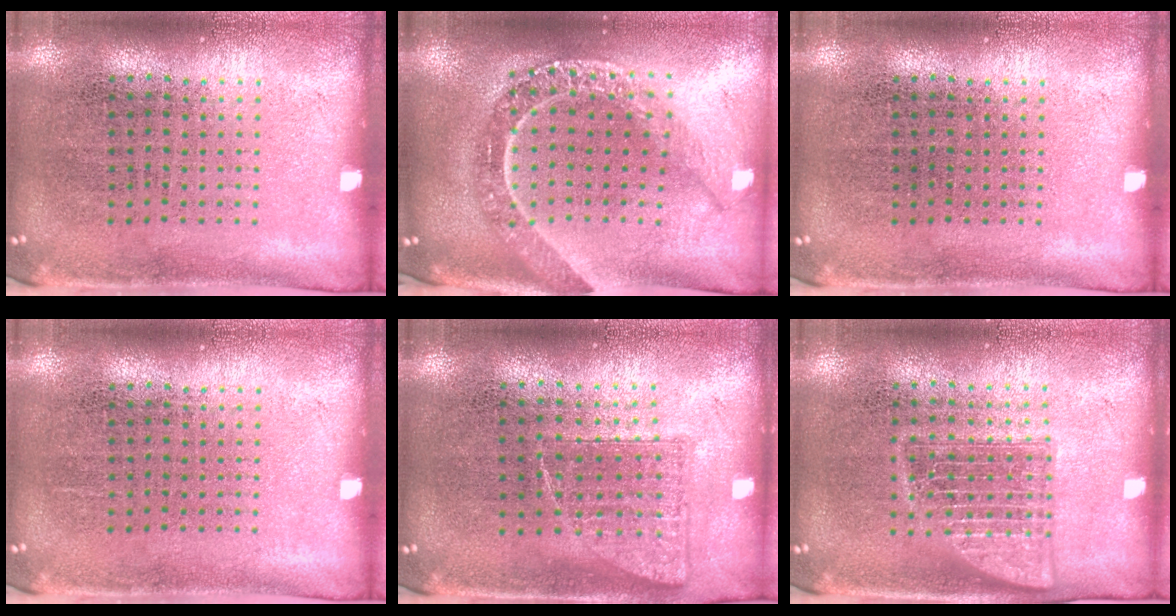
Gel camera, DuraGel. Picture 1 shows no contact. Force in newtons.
{"total": 2.4, "press": 2.0, "slide": 1.3}
{"total": 0.0}
{"total": 0.0}
{"total": 0.8, "press": 0.8, "slide": 0.1}
{"total": 1.8, "press": 1.7, "slide": 0.3}